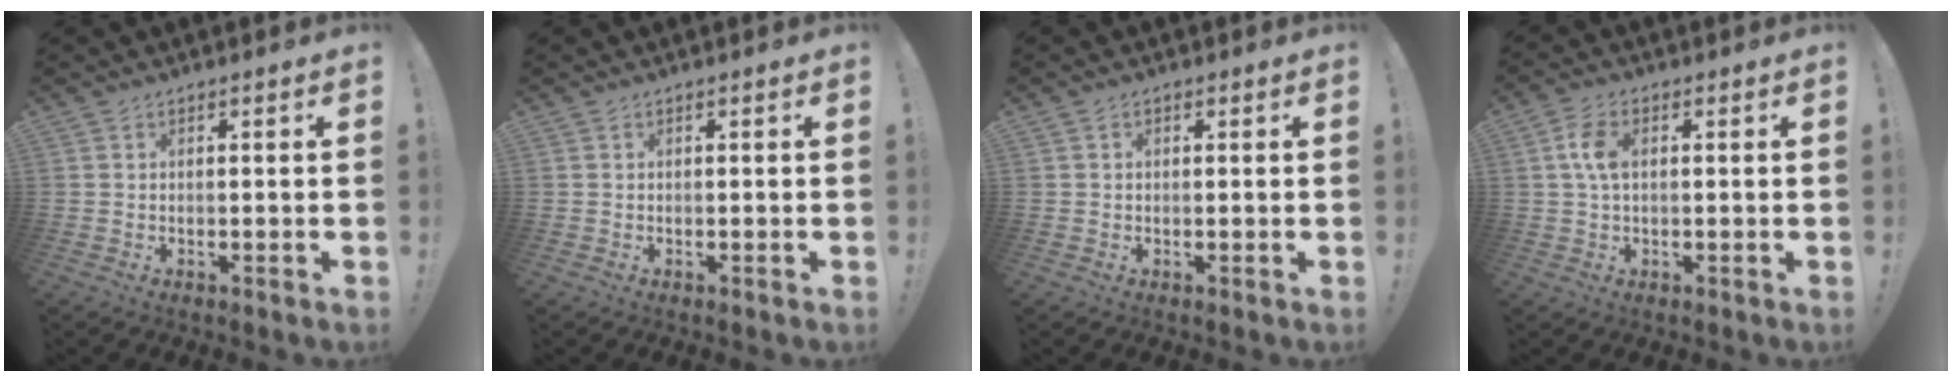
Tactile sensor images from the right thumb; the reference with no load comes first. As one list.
[{"total": 0.0}, {"total": 0.5, "force": [0.0, 0.5, 0.3], "torque": [-0.006, 0.003, -0.001]}, {"total": 6.3, "force": [1.1, 3.9, 4.9], "torque": [-0.089, 0.001, 0.017]}]